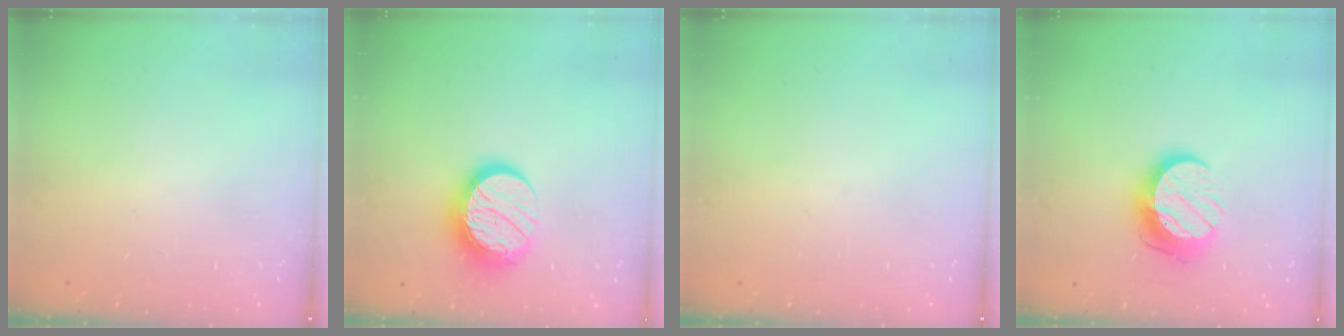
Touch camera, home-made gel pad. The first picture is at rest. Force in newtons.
{"total": 14.8, "press": 14.7, "slide": 0.9}
{"total": 0.0}
{"total": 10.9, "press": 10.9, "slide": 0.1}